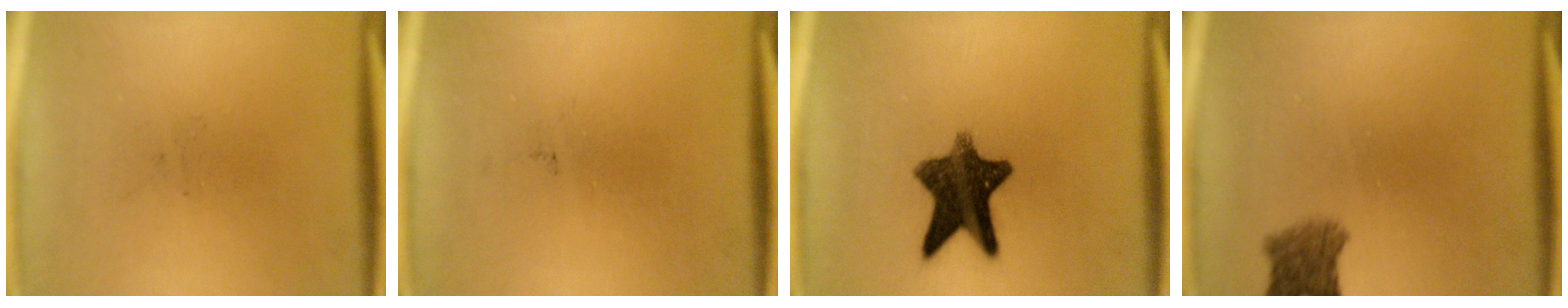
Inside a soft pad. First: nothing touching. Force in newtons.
{"total": 0.0}
{"total": 10.9}
{"total": 4.1}